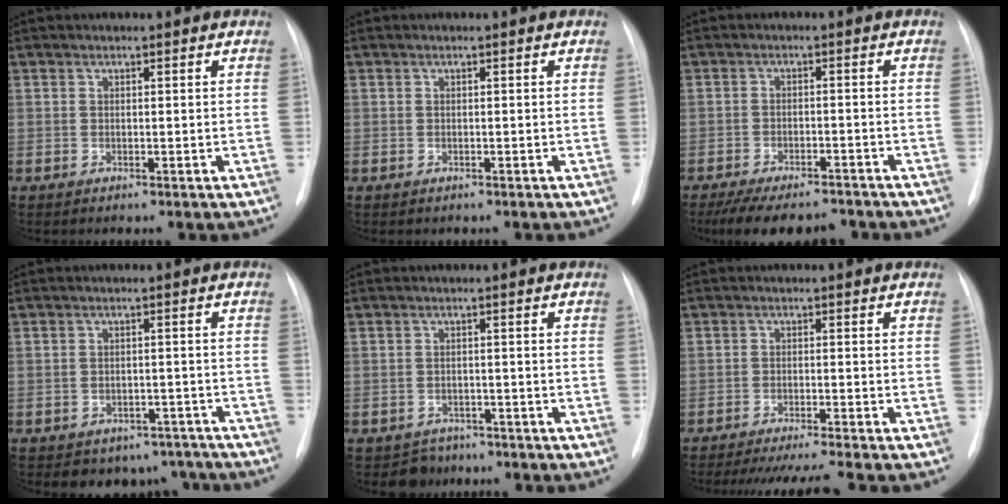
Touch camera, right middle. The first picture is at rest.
{"total": 0.5, "force": [-0.2, 0.5, -0.1], "torque": [0.000, 0.006, -0.005]}
{"total": 11.6, "force": [-10.0, 3.4, 4.8], "torque": [-0.078, -0.001, -0.140]}
{"total": 7.8, "force": [-6.4, 4.4, 0.3], "torque": [0.018, 0.027, -0.070]}
{"total": 3.3, "force": [-2.6, 2.1, -0.6], "torque": [0.007, 0.009, -0.038]}
{"total": 8.9, "force": [-7.9, -1.2, 3.8], "torque": [-0.041, -0.017, -0.121]}